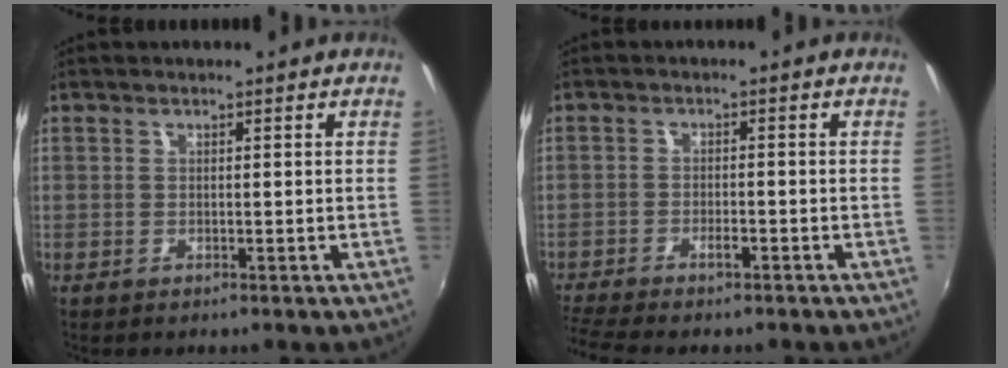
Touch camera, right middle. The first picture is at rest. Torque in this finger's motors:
{"motor_torque": [1.07, -1.07, 0.10, 0.07]}